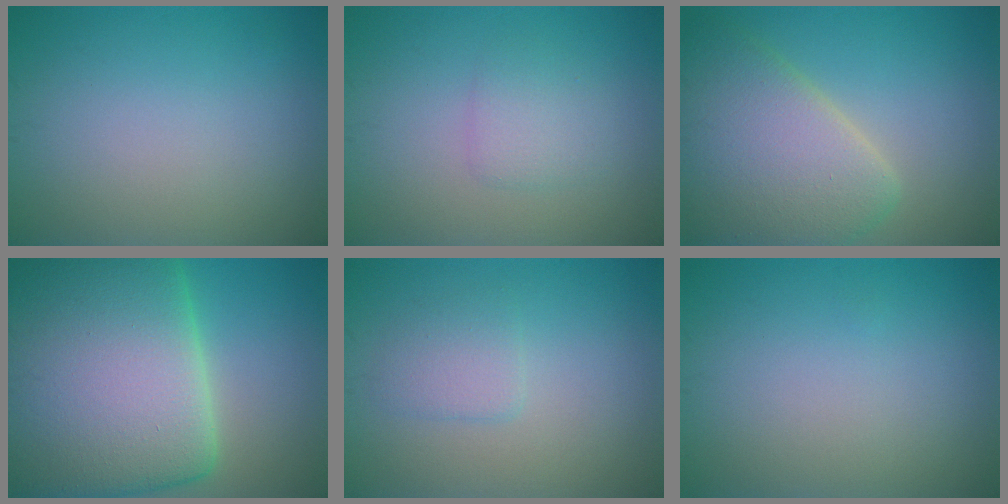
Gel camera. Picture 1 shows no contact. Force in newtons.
{"total": 1.9, "press": 1.9, "slide": 0.1}
{"total": 8.3, "press": 8.3, "slide": 0.6}
{"total": 23.5, "press": 23.5, "slide": 1.1}
{"total": 2.0, "press": 2.0, "slide": 0.2}
{"total": 0.0}